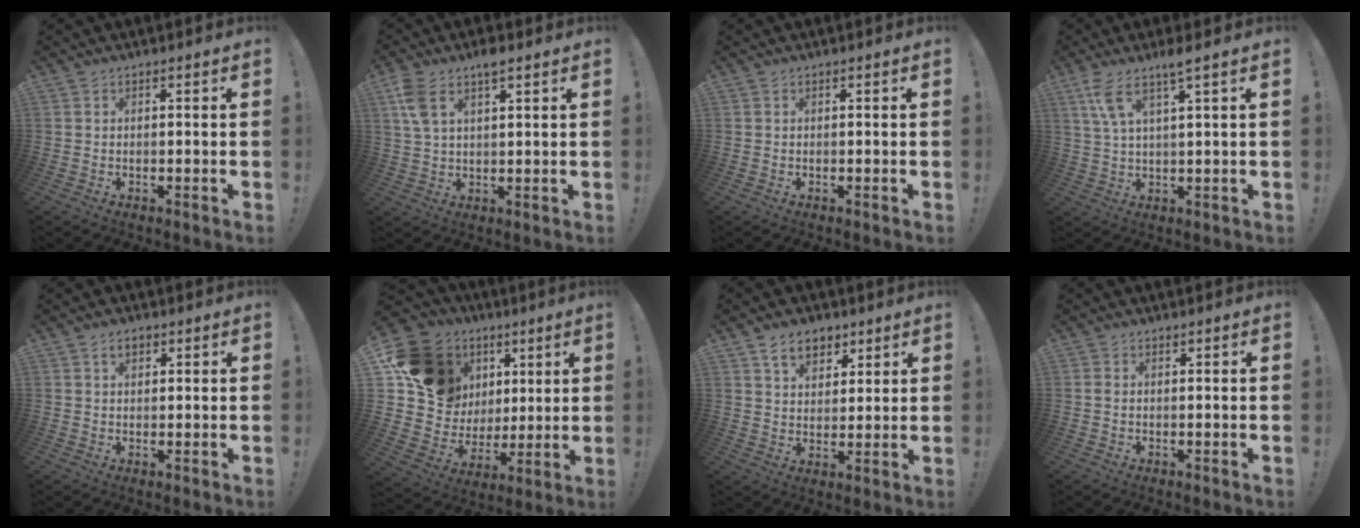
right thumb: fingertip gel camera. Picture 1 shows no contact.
{"total": 7.1, "force": [4.1, 2.9, 5.0], "torque": [-0.094, -0.008, 0.078]}
{"total": 0.0}
{"total": 7.1, "force": [4.4, 0.3, 5.5], "torque": [-0.112, -0.013, 0.076]}
{"total": 2.8, "force": [1.4, 1.8, 1.6], "torque": [-0.028, 0.004, 0.025]}
{"total": 19.5, "force": [8.4, 15.6, 8.4], "torque": [-0.126, -0.036, 0.188]}
{"total": 8.3, "force": [5.0, 5.6, 3.6], "torque": [-0.060, -0.017, 0.097]}
{"total": 0.8, "force": [0.5, 0.5, 0.4], "torque": [-0.010, 0.002, 0.008]}